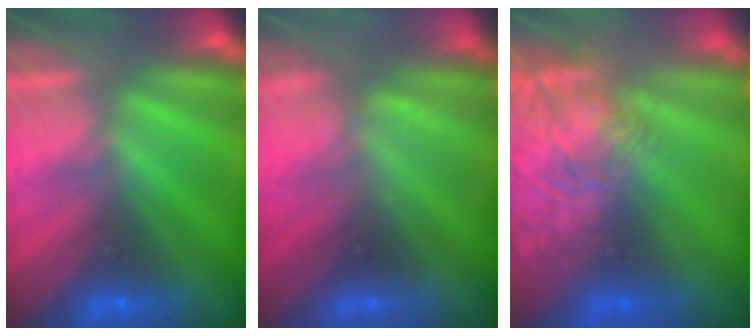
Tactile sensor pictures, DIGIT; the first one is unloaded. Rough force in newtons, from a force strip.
{"total": 2.3}
{"total": 7.8}